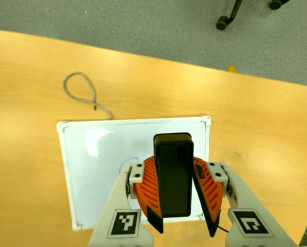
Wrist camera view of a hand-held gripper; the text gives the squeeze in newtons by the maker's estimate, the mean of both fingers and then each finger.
{"total": 7.7, "left": 8.5, "right": 6.9}